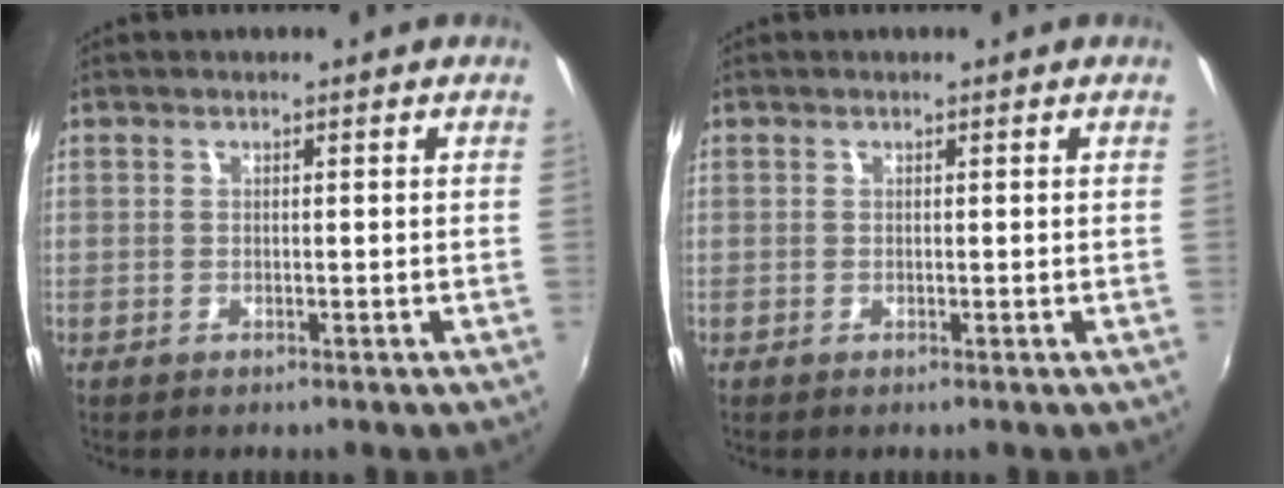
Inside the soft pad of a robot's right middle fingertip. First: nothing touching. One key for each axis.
{"total": 0.0}